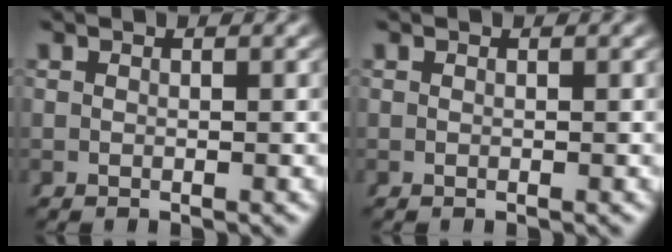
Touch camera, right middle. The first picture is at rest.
{"total": 0.0}